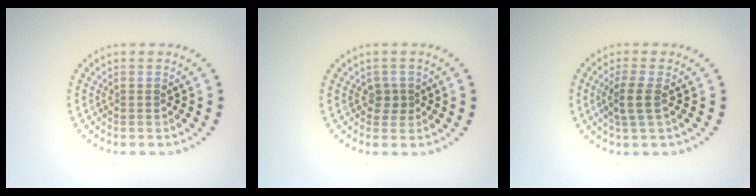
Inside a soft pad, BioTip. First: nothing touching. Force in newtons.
{"total": 1.2, "press": 1.1, "slide": 0.6}
{"total": 2.3, "press": 1.9, "slide": 1.3}